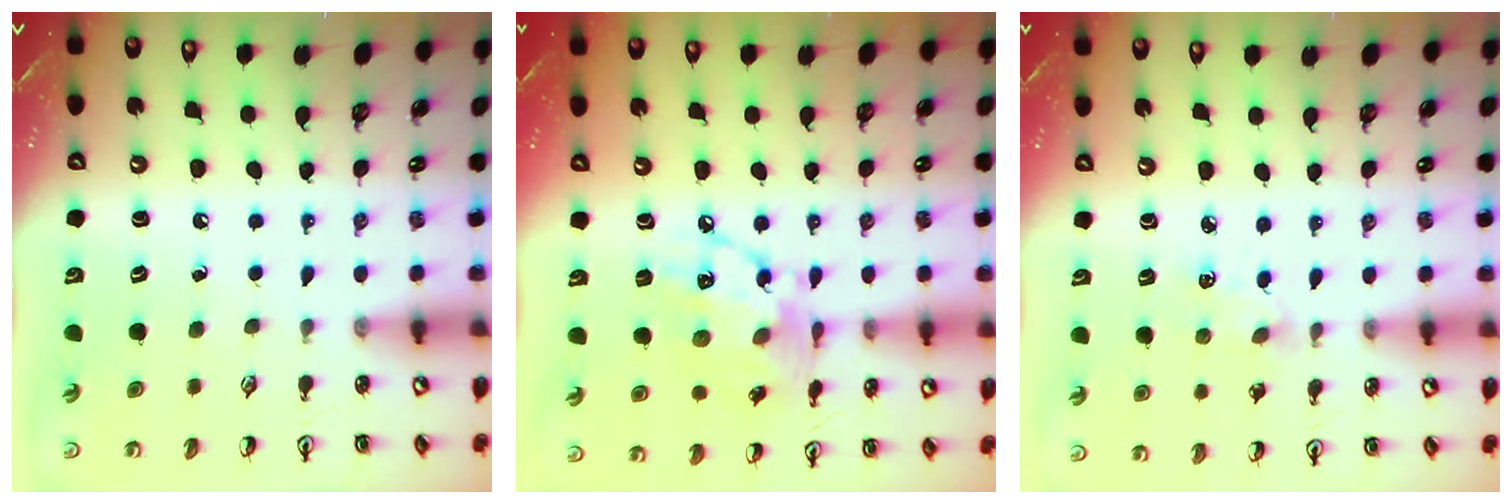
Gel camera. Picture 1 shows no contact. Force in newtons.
{"total": 14.9, "press": 14.8, "slide": 1.4}
{"total": 3.6, "press": 3.6, "slide": 0.4}